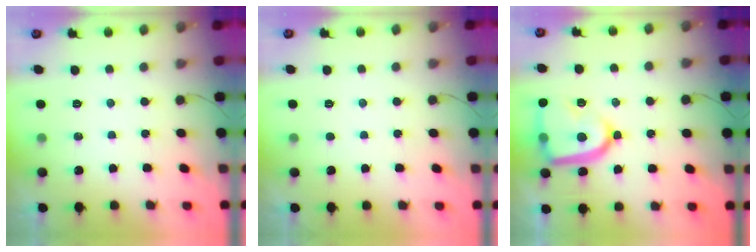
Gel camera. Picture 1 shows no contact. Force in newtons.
{"total": 1.6, "press": 1.6, "slide": 0.2}
{"total": 18.1, "press": 18.0, "slide": 1.4}